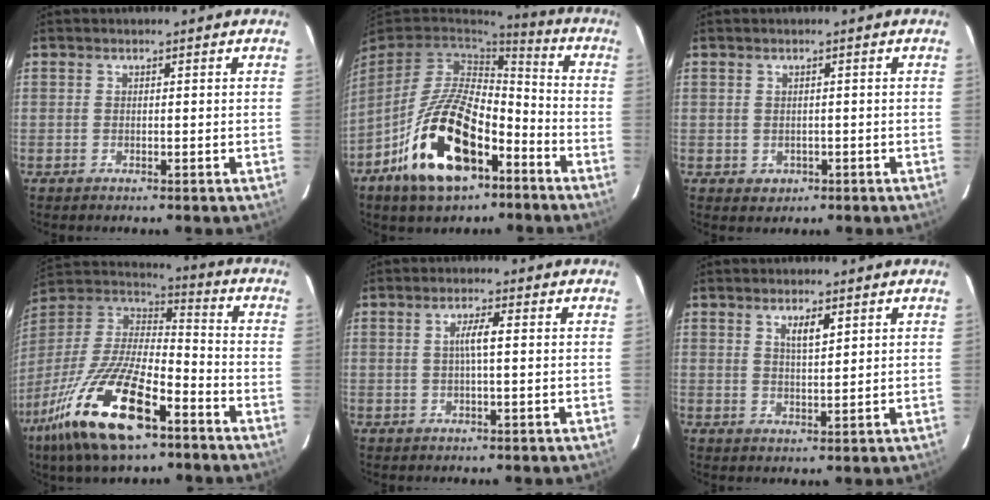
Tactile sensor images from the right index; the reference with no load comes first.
{"total": 19.2, "force": [-9.7, 9.2, 13.9], "torque": [-0.272, -0.003, -0.165]}
{"total": 1.8, "force": [-0.3, 1.8, 0.5], "torque": [-0.008, 0.001, 0.006]}
{"total": 23.0, "force": [-13.2, 7.9, 17.1], "torque": [-0.349, -0.041, -0.247]}
{"total": 2.9, "force": [0.2, 0.0, 2.9], "torque": [-0.056, 0.003, 0.003]}
{"total": 3.4, "force": [1.8, 1.0, 2.7], "torque": [-0.044, 0.002, 0.033]}